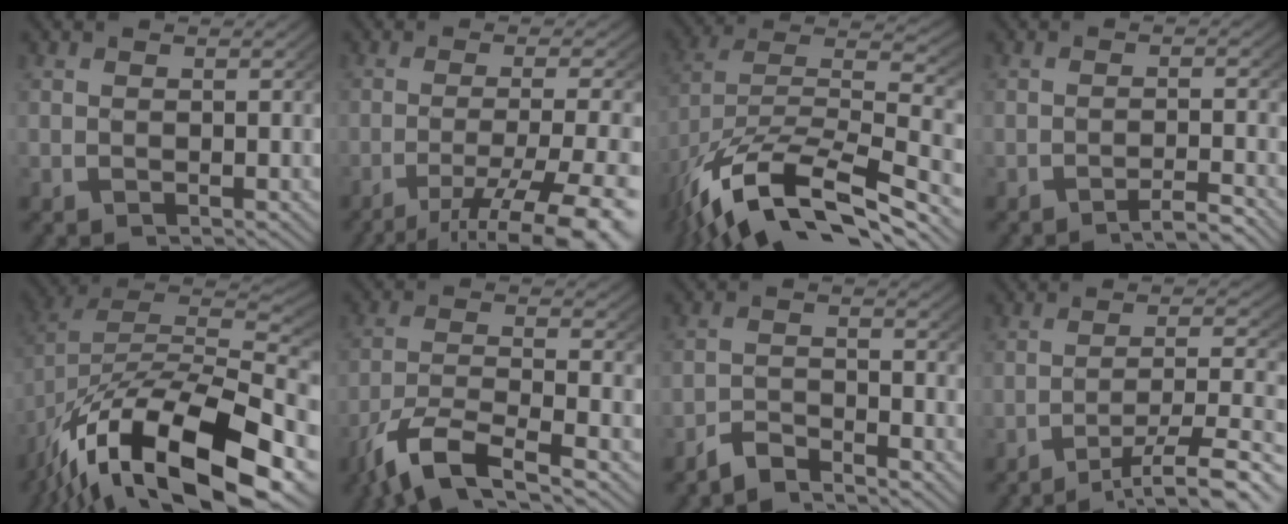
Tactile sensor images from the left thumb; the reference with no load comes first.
{"total": 10.4, "force": [-5.6, 4.4, 7.6], "torque": [-0.125, -0.033, -0.064]}
{"total": 14.2, "force": [-5.1, 8.9, 9.9], "torque": [-0.209, -0.041, -0.063]}
{"total": 2.0, "force": [-1.7, 0.2, 1.2], "torque": [-0.019, 0.000, -0.031]}
{"total": 18.0, "force": [-4.1, 11.6, 13.1], "torque": [-0.247, -0.044, -0.048]}
{"total": 8.1, "force": [-3.9, 4.3, 5.6], "torque": [-0.124, -0.026, -0.053]}
{"total": 2.9, "force": [-2.7, 0.7, 0.8], "torque": [-0.013, -0.003, -0.057]}
{"total": 6.8, "force": [-3.6, 2.8, 5.1], "torque": [-0.081, -0.019, -0.043]}